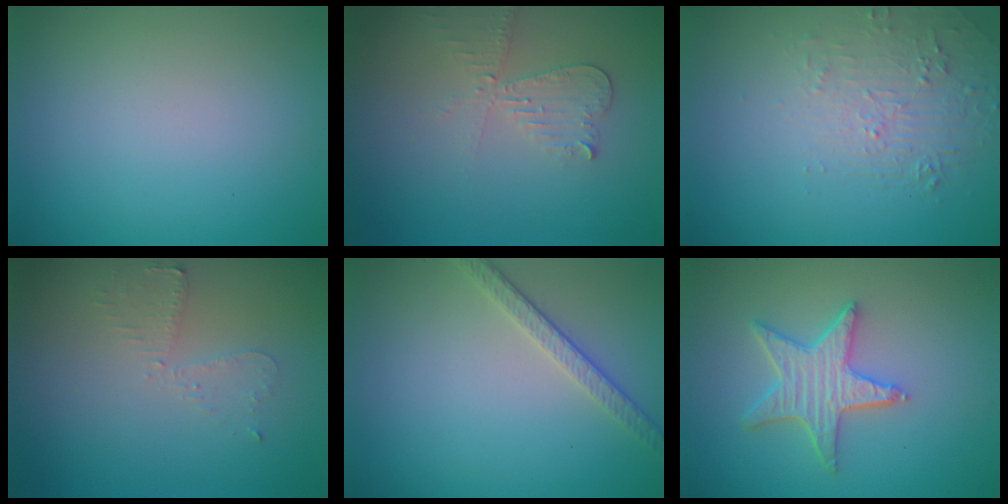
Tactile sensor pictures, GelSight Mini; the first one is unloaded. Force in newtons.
{"total": 2.4, "press": 2.4, "slide": 0.5}
{"total": 2.1, "press": 0.9, "slide": 1.9}
{"total": 1.9, "press": 1.9, "slide": 0.4}
{"total": 2.5, "press": 2.2, "slide": 1.2}
{"total": 4.1, "press": 3.7, "slide": 1.9}